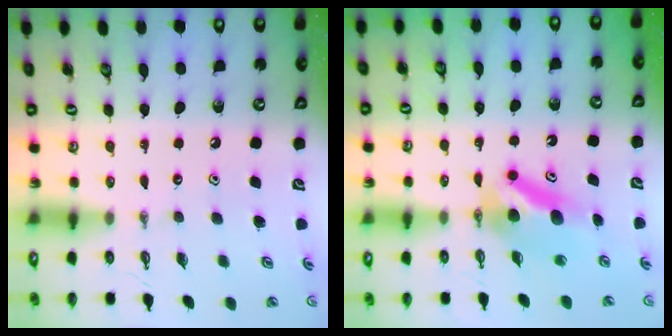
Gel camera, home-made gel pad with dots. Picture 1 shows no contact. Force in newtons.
{"total": 7.2, "press": 6.8, "slide": 2.3}